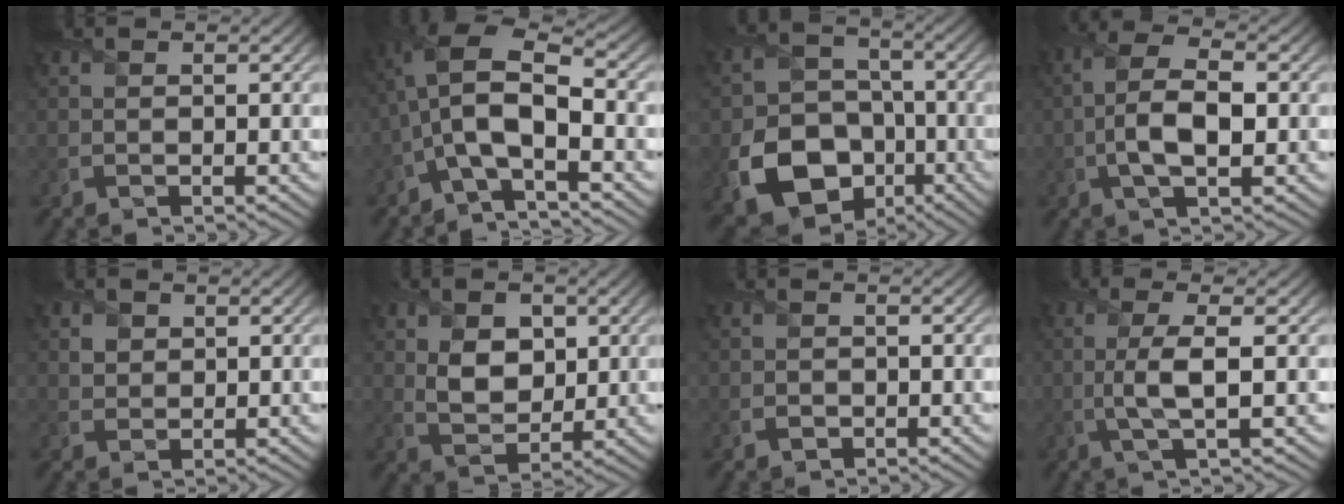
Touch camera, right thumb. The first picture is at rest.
{"total": 9.9, "force": [-2.8, 4.3, 8.5], "torque": [-0.177, 0.010, -0.064]}
{"total": 14.3, "force": [-5.7, 11.0, 7.1], "torque": [-0.164, -0.059, -0.100]}
{"total": 7.7, "force": [-1.0, 3.5, 6.7], "torque": [-0.149, 0.004, -0.023]}
{"total": 2.0, "force": [0.9, 1.7, 0.6], "torque": [-0.020, -0.005, 0.014]}
{"total": 5.9, "force": [1.4, 4.2, 3.9], "torque": [-0.083, -0.004, 0.022]}
{"total": 1.2, "force": [-0.5, 1.0, 0.5], "torque": [-0.007, -0.004, -0.010]}
{"total": 4.6, "force": [-0.2, 1.0, 4.5], "torque": [-0.094, 0.004, -0.010]}